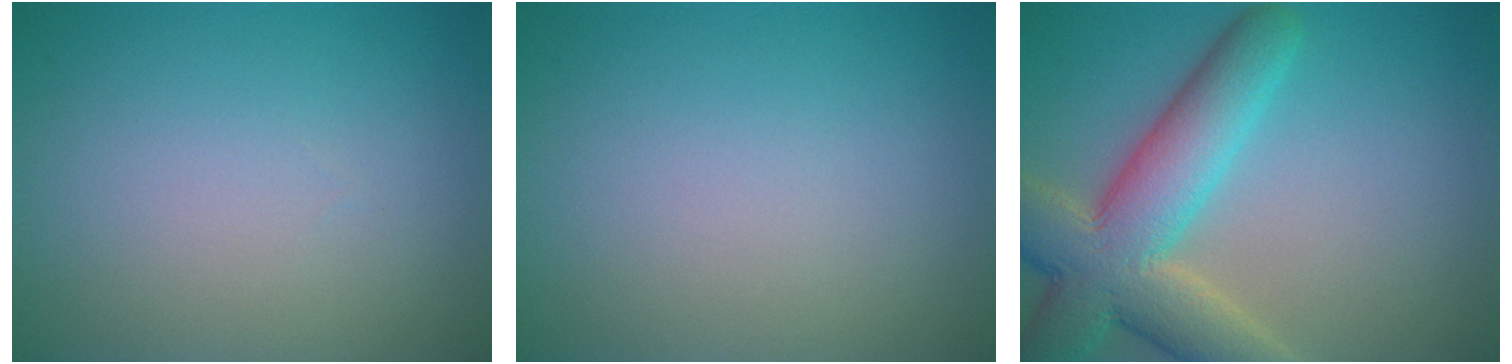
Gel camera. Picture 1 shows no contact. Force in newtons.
{"total": 0.0}
{"total": 9.2, "press": 9.2, "slide": 0.7}